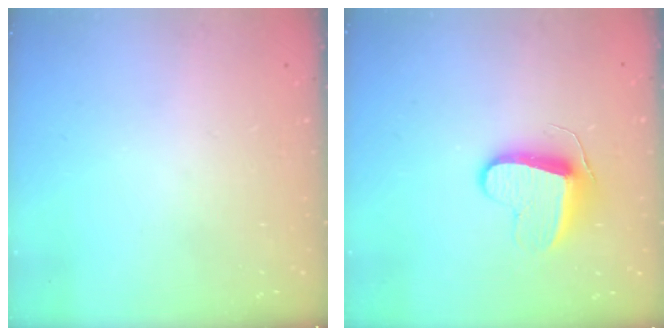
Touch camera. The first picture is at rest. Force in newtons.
{"total": 11.2, "press": 11.1, "slide": 0.8}